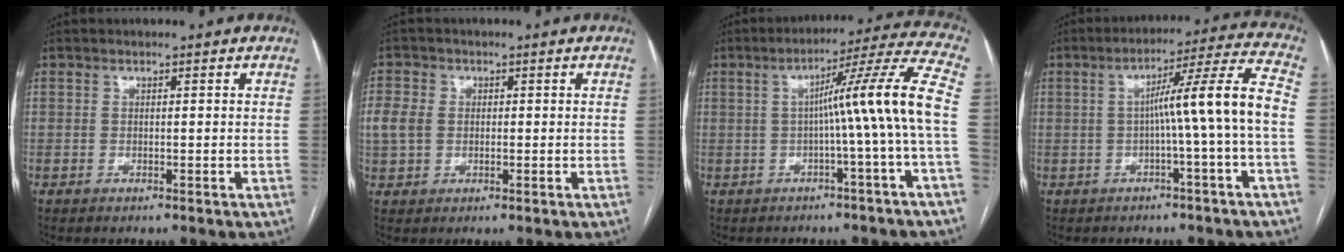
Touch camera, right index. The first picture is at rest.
{"total": 4.4, "force": [0.3, 3.6, 2.6], "torque": [-0.073, 0.013, 0.006]}
{"total": 12.0, "force": [-0.8, -2.4, 11.8], "torque": [-0.159, 0.021, -0.012]}
{"total": 10.4, "force": [-1.0, -1.8, 10.1], "torque": [-0.150, 0.025, -0.013]}